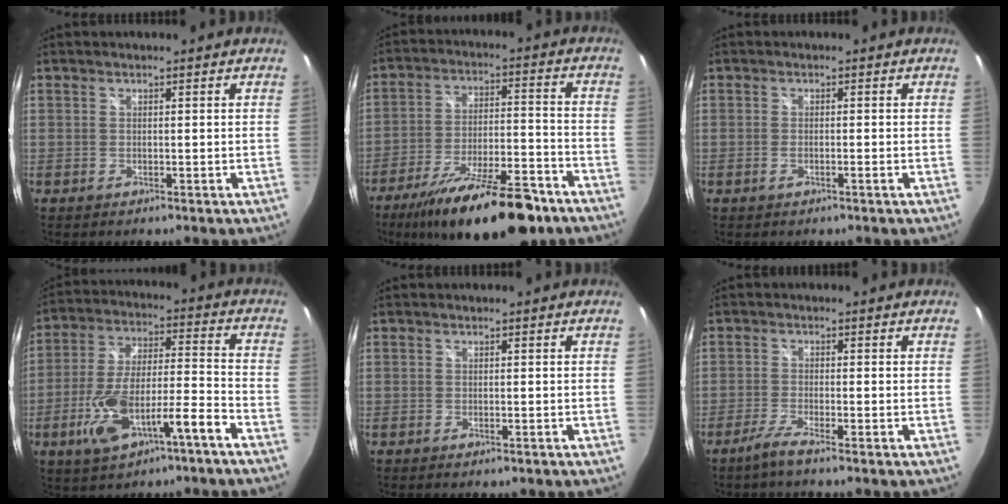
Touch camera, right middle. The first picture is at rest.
{"total": 21.7, "force": [-16.0, 6.2, 13.2], "torque": [-0.225, -0.027, -0.239]}
{"total": 1.2, "force": [-0.8, 0.2, 0.9], "torque": [-0.018, -0.001, -0.015]}
{"total": 14.7, "force": [-7.9, 3.9, 11.8], "torque": [-0.239, -0.004, -0.135]}
{"total": 0.8, "force": [-0.5, 0.4, 0.4], "torque": [-0.007, -0.004, -0.010]}
{"total": 3.4, "force": [-2.6, -0.3, 2.2], "torque": [-0.061, -0.007, -0.054]}